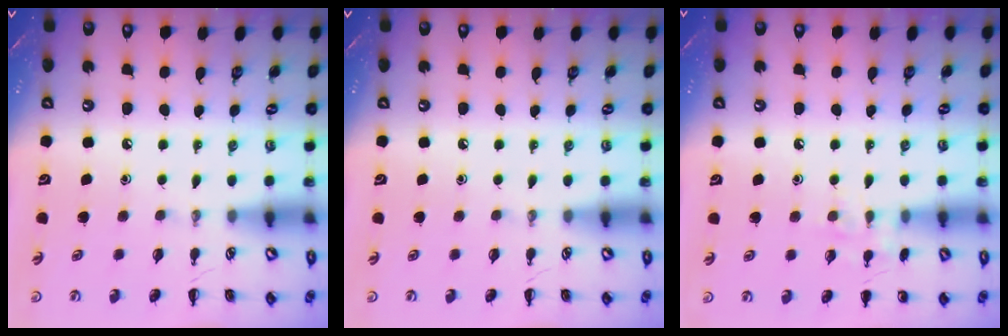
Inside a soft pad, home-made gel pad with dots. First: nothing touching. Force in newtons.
{"total": 0.0}
{"total": 6.8, "press": 6.7, "slide": 1.1}